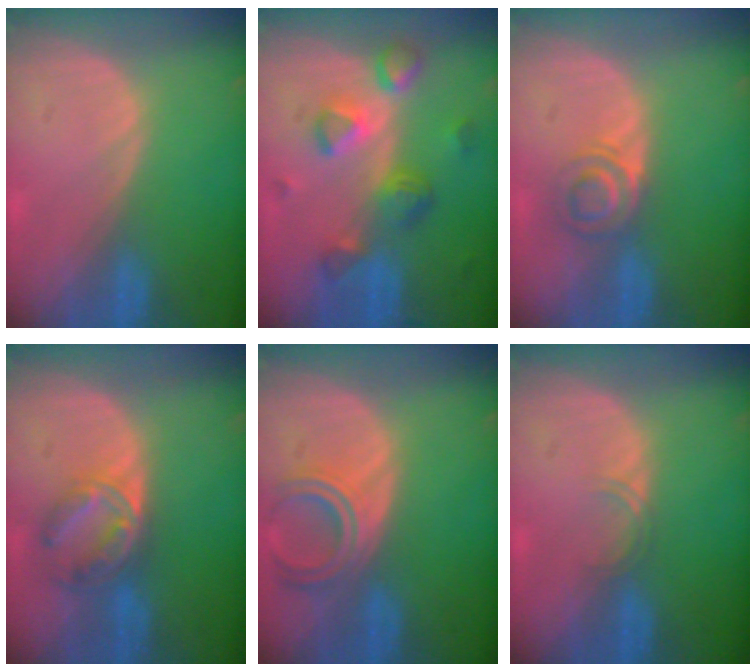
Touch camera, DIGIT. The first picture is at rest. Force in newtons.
{"total": 8.0, "press": 7.2, "slide": 3.5}
{"total": 4.0, "press": 3.9, "slide": 0.8}
{"total": 6.8, "press": 6.0, "slide": 3.4}
{"total": 5.9, "press": 5.3, "slide": 2.6}
{"total": 1.4, "press": 1.4, "slide": 0.2}